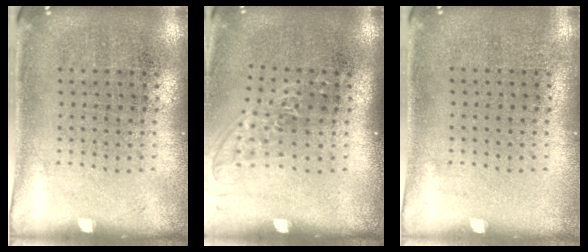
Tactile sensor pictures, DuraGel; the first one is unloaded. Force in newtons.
{"total": 1.3, "press": 1.0, "slide": 0.7}
{"total": 0.0}